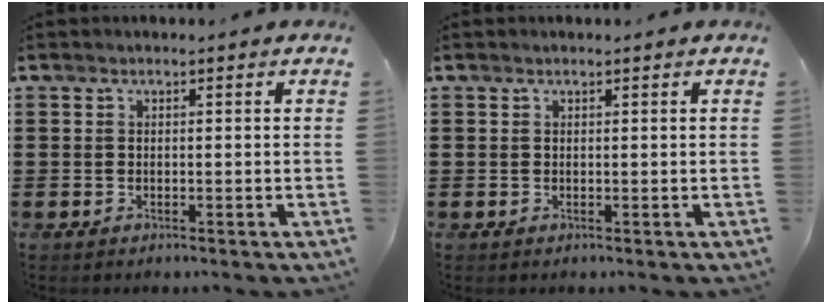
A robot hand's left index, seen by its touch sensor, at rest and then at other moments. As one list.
[{"total": 0.0}]